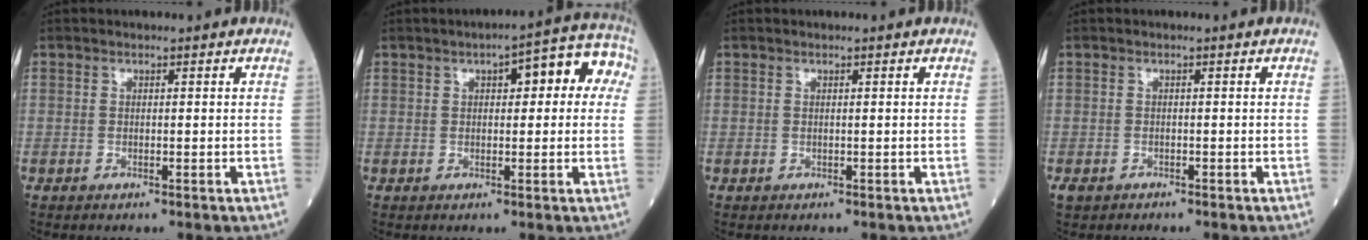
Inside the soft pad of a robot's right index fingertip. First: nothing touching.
{"total": 9.0, "force": [2.5, 3.1, 8.0], "torque": [-0.092, 0.046, 0.023]}
{"total": 0.0}
{"total": 1.5, "force": [-1.2, 0.7, 0.4], "torque": [-0.010, -0.001, -0.018]}